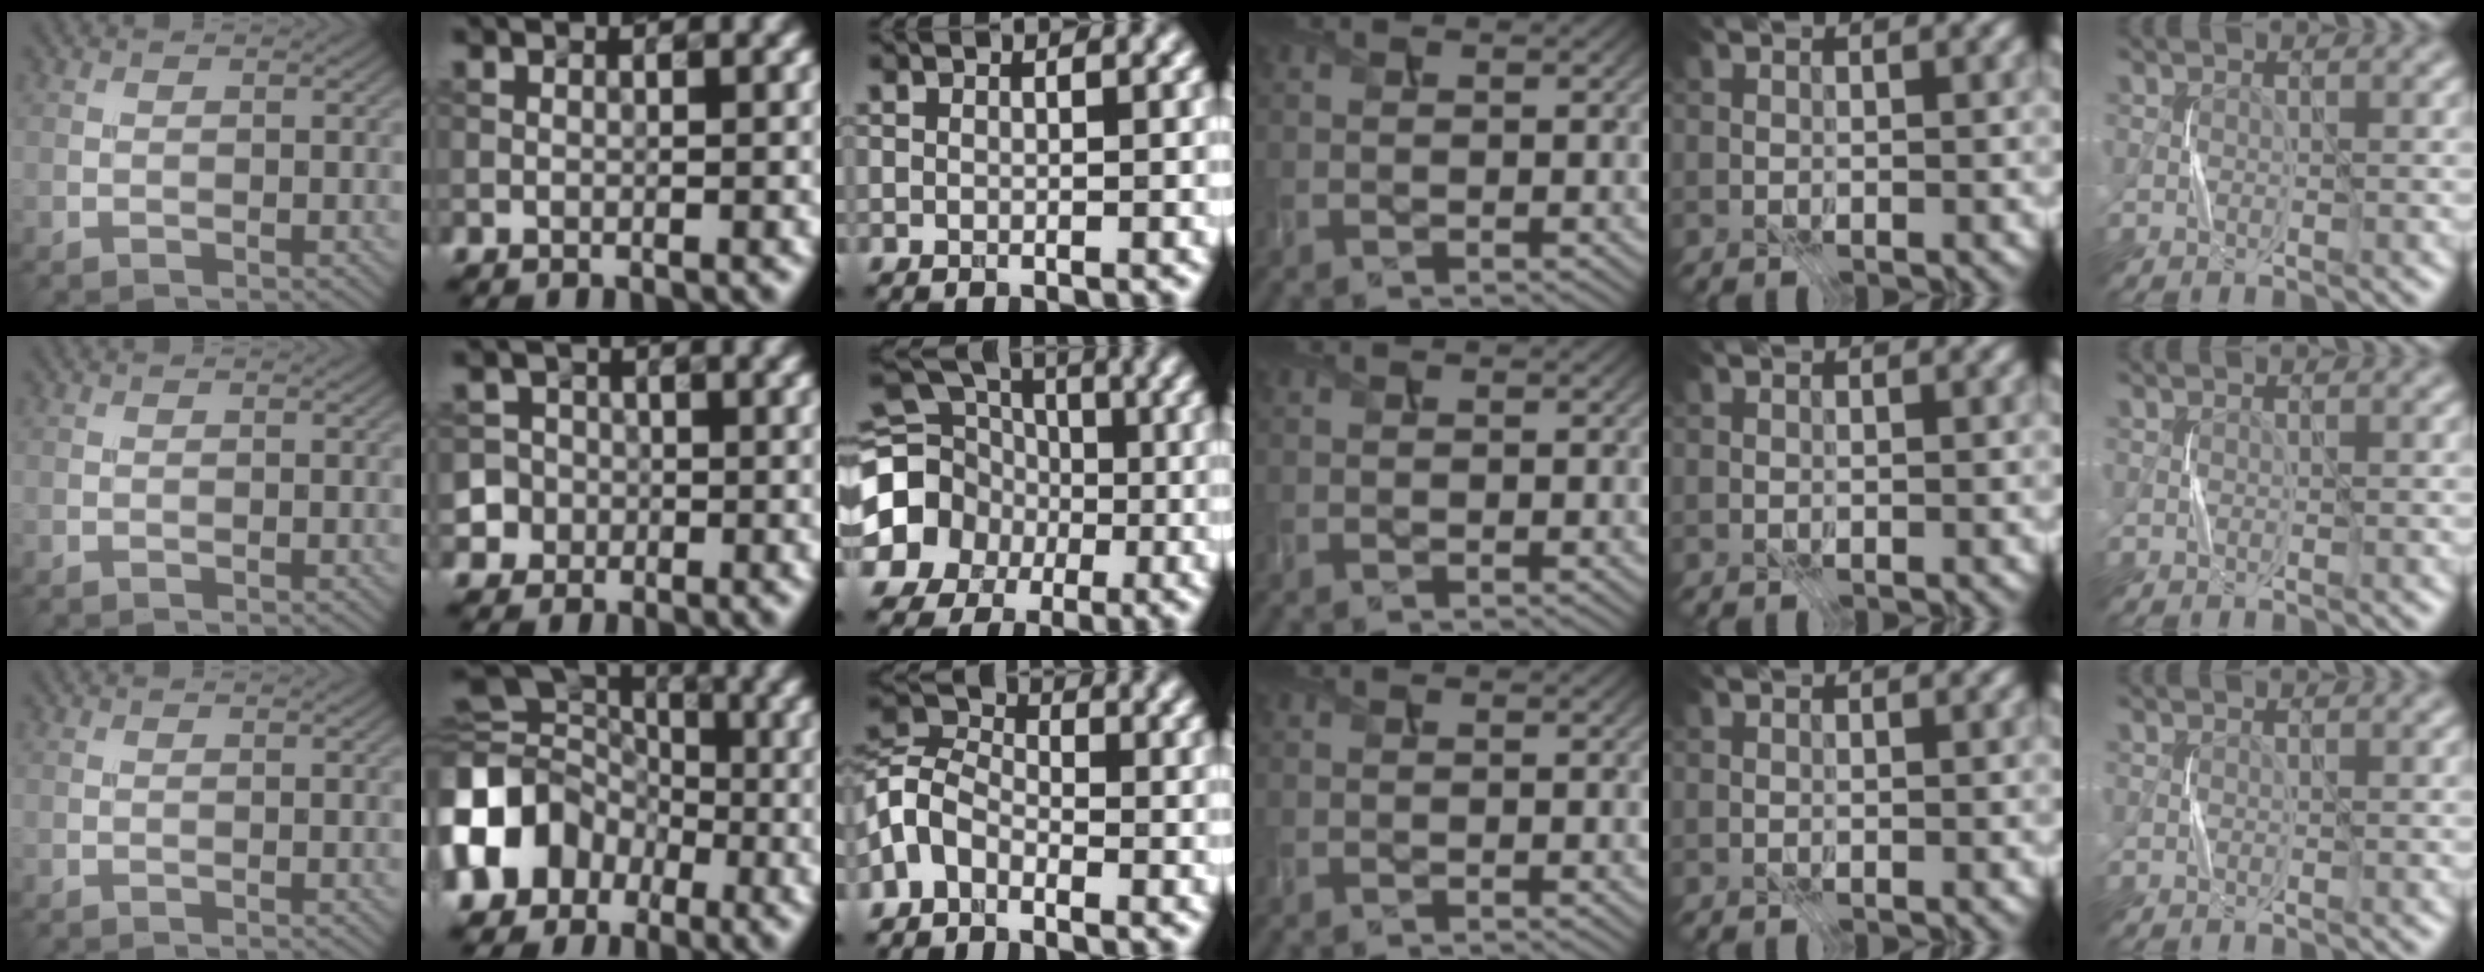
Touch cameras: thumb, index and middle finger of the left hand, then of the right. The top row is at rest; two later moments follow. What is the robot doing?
{"motion": "press", "object": "stapler"}